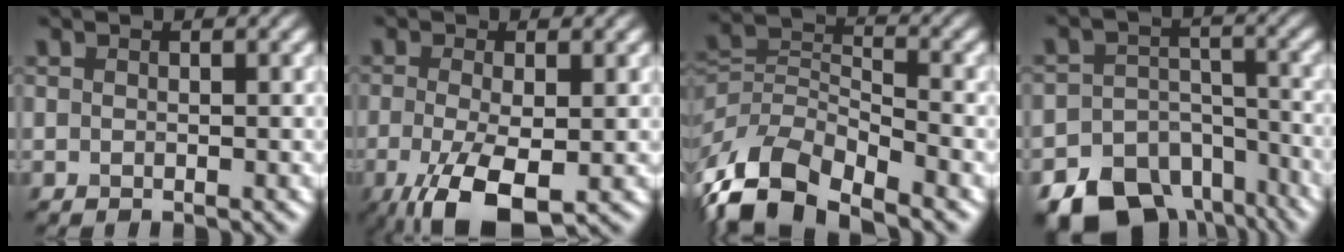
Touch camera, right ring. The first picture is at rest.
{"total": 6.1, "force": [-2.4, 2.2, 5.1], "torque": [-0.109, -0.012, -0.043]}
{"total": 8.4, "force": [-6.1, 3.9, 4.3], "torque": [-0.083, -0.006, -0.125]}
{"total": 14.3, "force": [-10.3, 9.1, 4.0], "torque": [-0.074, -0.042, -0.144]}